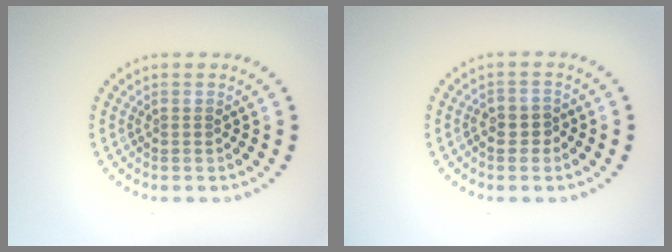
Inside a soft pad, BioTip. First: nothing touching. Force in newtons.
{"total": 1.5, "press": 1.4, "slide": 0.6}